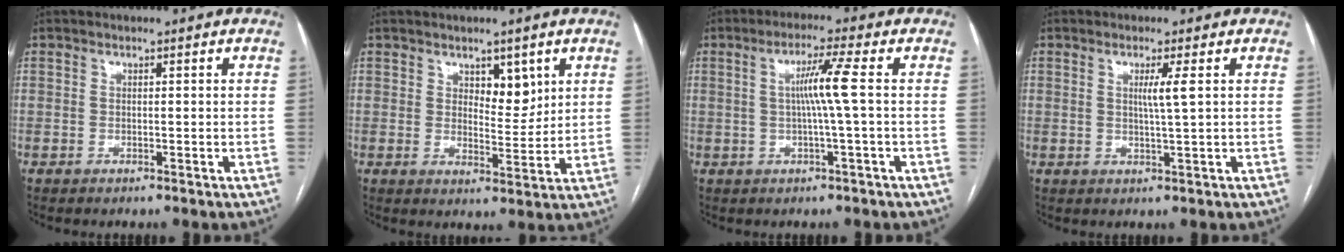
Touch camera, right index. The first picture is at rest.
{"total": 4.7, "force": [2.5, 2.3, 3.3], "torque": [-0.044, -0.006, 0.040]}
{"total": 5.5, "force": [0.4, -1.2, 5.4], "torque": [-0.098, 0.006, 0.010]}
{"total": 2.7, "force": [0.7, -0.5, 2.5], "torque": [-0.048, -0.004, 0.012]}